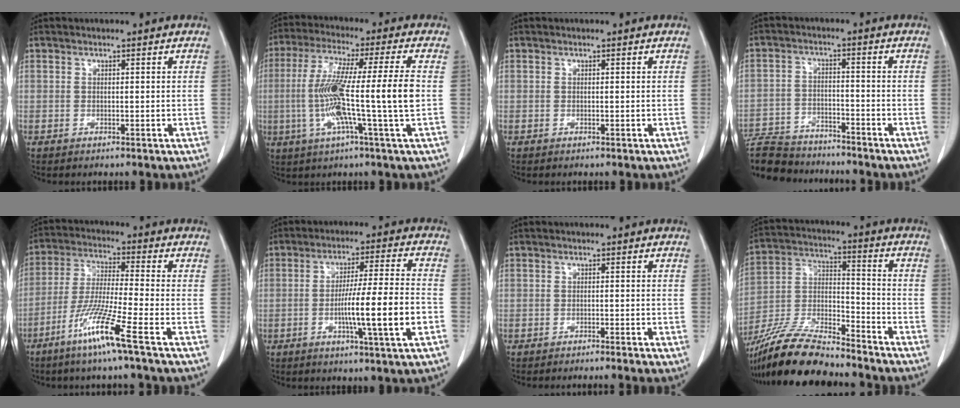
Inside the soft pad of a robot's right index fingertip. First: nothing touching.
{"total": 13.7, "force": [-1.8, -1.2, 13.6], "torque": [-0.256, -0.004, -0.039]}
{"total": 0.0}
{"total": 11.8, "force": [-10.9, 3.4, 2.7], "torque": [-0.054, 0.008, -0.178]}
{"total": 10.7, "force": [-6.1, -1.4, 8.7], "torque": [-0.173, -0.031, -0.125]}
{"total": 11.9, "force": [-3.3, -0.6, 11.4], "torque": [-0.190, -0.003, -0.057]}
{"total": 3.2, "force": [-2.6, -0.2, 1.8], "torque": [-0.016, -0.001, -0.035]}
{"total": 17.9, "force": [-15.9, 3.3, 7.7], "torque": [-0.162, -0.006, -0.292]}